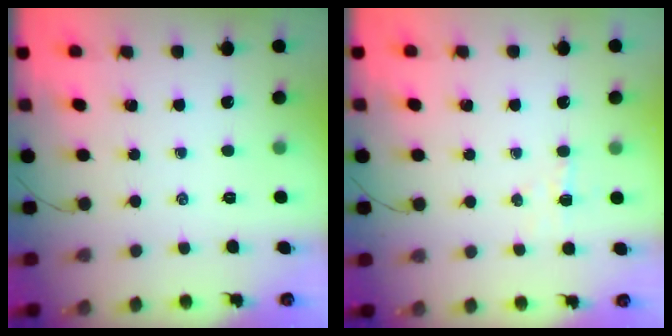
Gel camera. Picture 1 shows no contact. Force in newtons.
{"total": 3.1, "press": 3.1, "slide": 0.6}